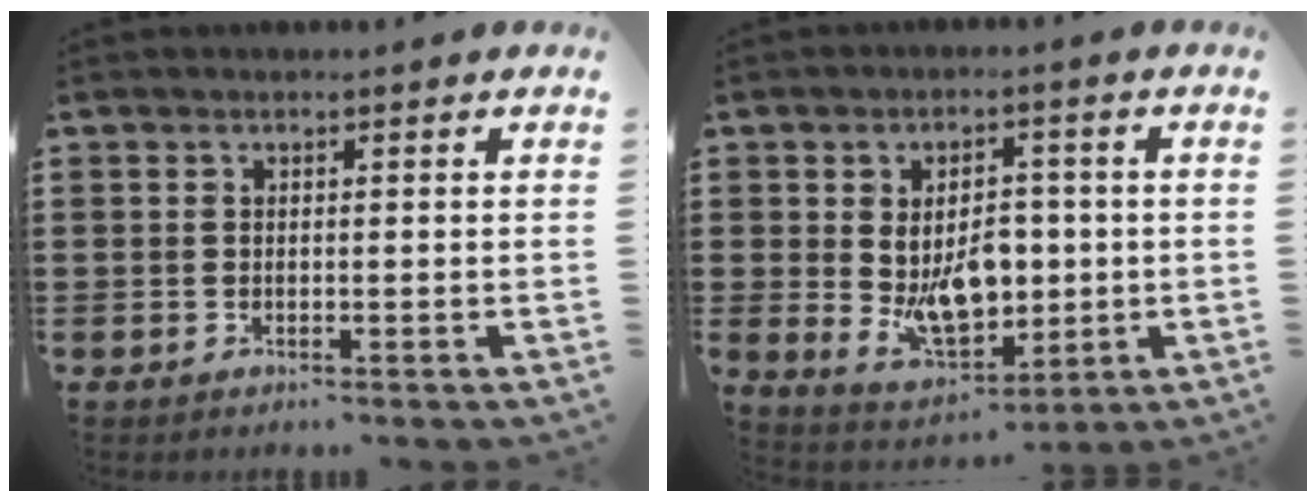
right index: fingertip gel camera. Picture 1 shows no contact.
{"total": 8.7, "force": [-0.3, 5.6, 6.7], "torque": [-0.111, 0.001, -0.010]}